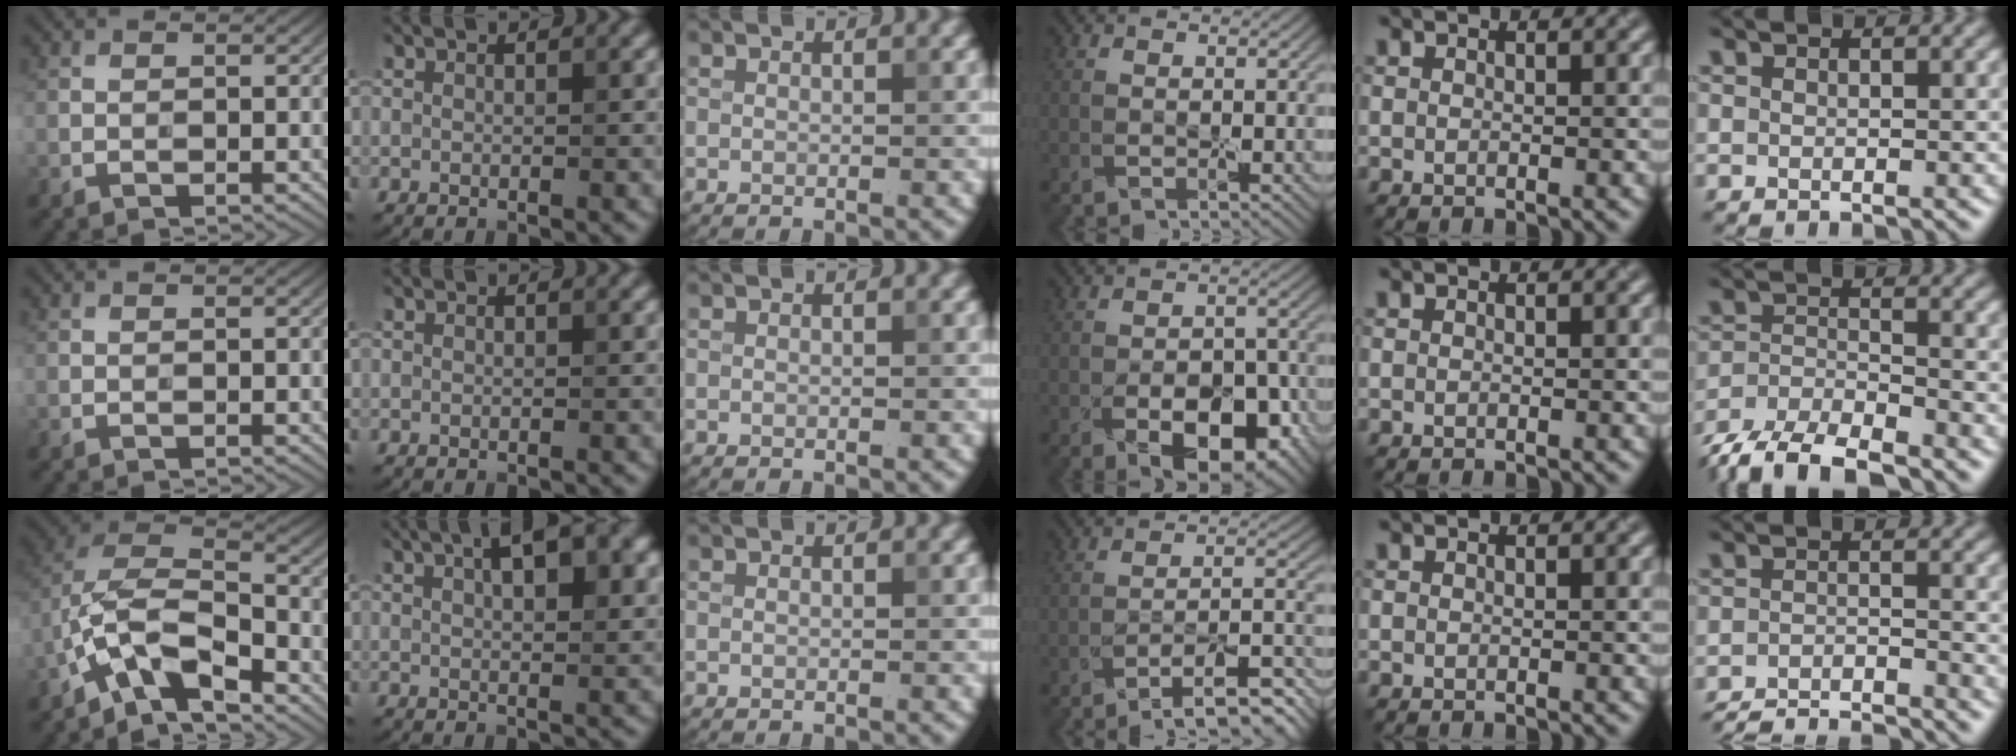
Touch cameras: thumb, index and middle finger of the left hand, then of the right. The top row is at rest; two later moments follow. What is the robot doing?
{"motion": "peel", "object": "velcro strap"}